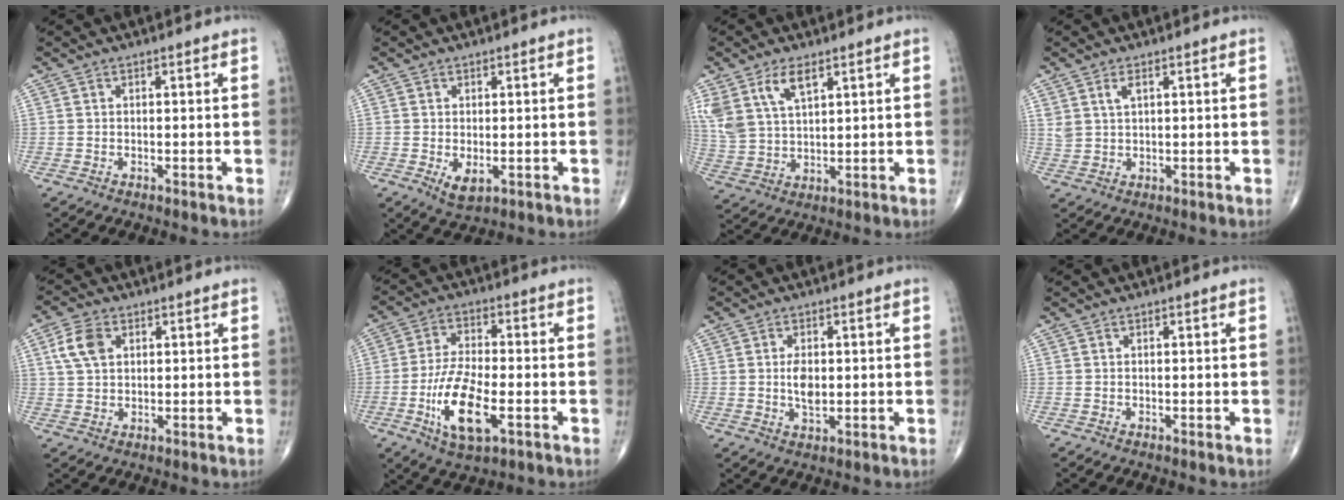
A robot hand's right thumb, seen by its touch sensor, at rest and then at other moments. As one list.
[{"total": 3.4, "force": [-0.7, 1.8, 2.8], "torque": [-0.042, -0.008, -0.002]}, {"total": 10.0, "force": [5.6, 4.9, 6.7], "torque": [-0.140, -0.014, 0.120]}, {"total": 3.2, "force": [1.6, 1.5, 2.3], "torque": [-0.045, -0.005, 0.038]}, {"total": 6.1, "force": [2.0, 4.0, 4.1], "torque": [-0.077, 0.002, 0.038]}, {"total": 12.5, "force": [-4.0, 5.0, 10.8], "torque": [-0.206, 0.006, -0.071]}, {"total": 4.2, "force": [0.2, 2.2, 3.5], "torque": [-0.063, -0.007, 0.006]}, {"total": 0.0}]